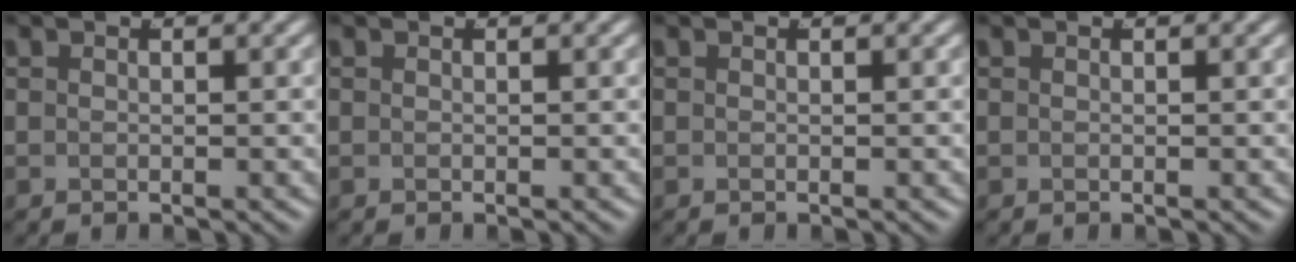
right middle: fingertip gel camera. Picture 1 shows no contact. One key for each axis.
{"total": 0.0}
{"total": 0.0}
{"total": 0.0}